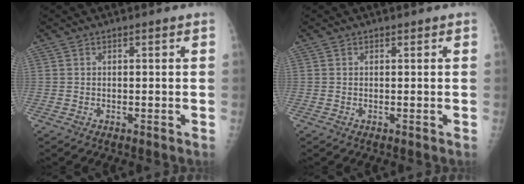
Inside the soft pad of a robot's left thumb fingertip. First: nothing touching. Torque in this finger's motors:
{"motor_torque": [-0.31, -0.15, -0.05, 0.05, 0.00]}